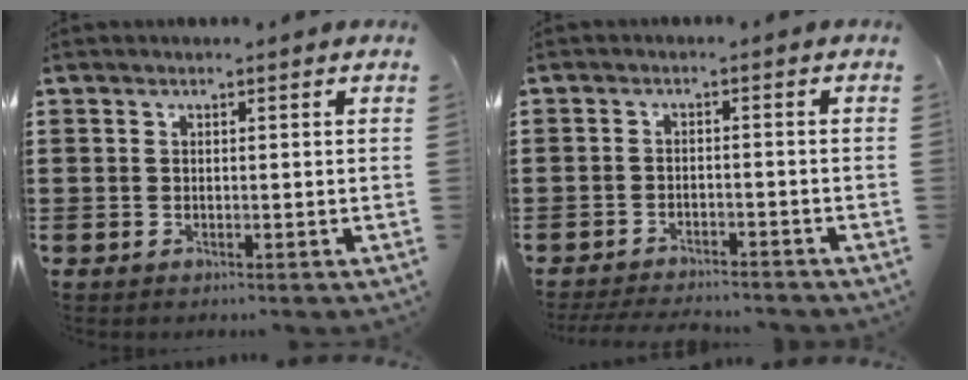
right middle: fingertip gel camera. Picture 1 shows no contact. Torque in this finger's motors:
{"motor_torque": [0.17, -0.17, 0.03, 0.08]}